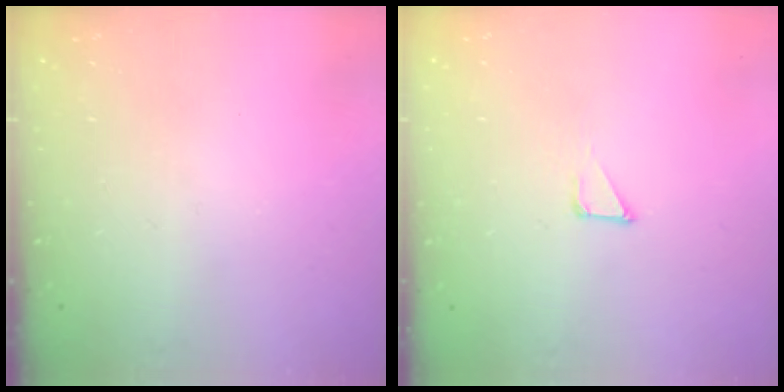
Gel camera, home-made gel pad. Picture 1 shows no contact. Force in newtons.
{"total": 1.2, "press": 1.2, "slide": 0.0}